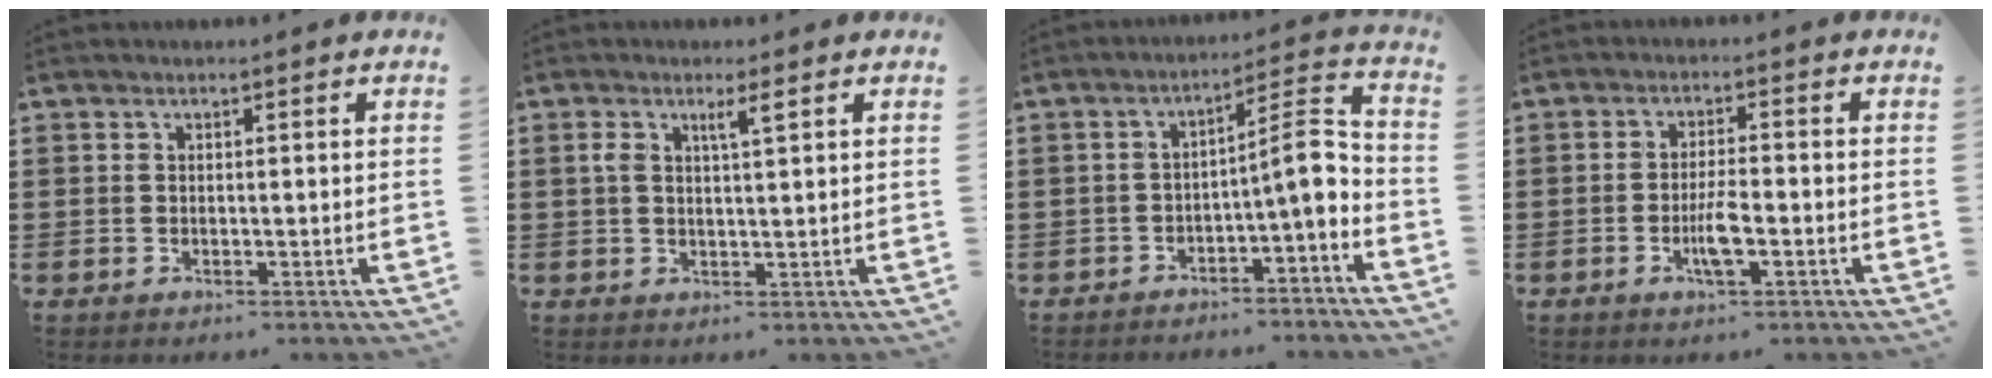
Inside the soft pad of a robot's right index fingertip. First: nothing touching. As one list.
[{"total": 2.8, "force": [1.2, 0.6, 2.4], "torque": [-0.050, 0.004, 0.019]}, {"total": 6.7, "force": [-2.0, 1.3, 6.3], "torque": [-0.098, -0.004, -0.045]}, {"total": 4.0, "force": [-1.5, 0.7, 3.7], "torque": [-0.076, -0.004, -0.031]}]